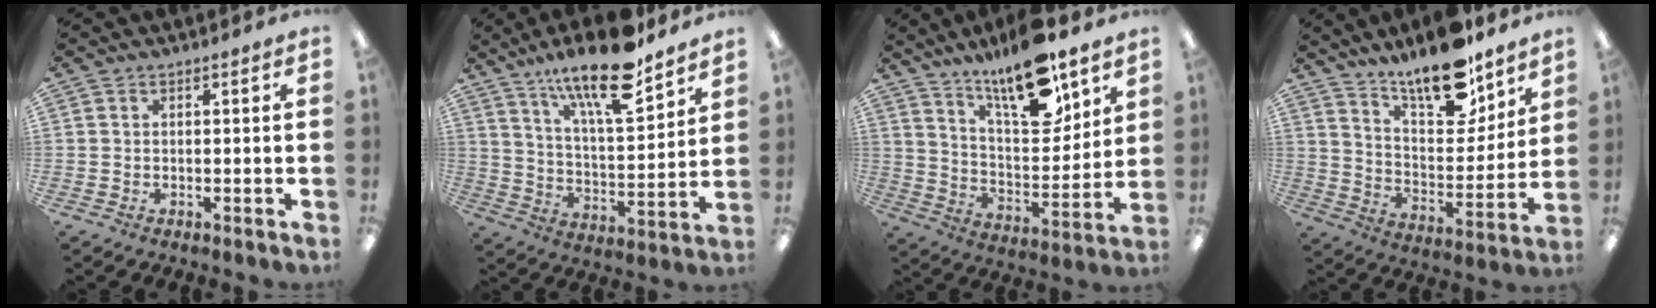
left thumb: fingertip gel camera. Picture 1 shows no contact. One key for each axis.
{"total": 17.1, "fx": 12.9, "fy": 4.1, "fz": 10.4, "tx": -0.178, "ty": -0.077, "tz": 0.213}
{"total": 17.9, "fx": 13.0, "fy": 6.1, "fz": 10.7, "tx": -0.177, "ty": -0.077, "tz": 0.219}
{"total": 16.7, "fx": 13.6, "fy": 5.5, "fz": 8.0, "tx": -0.128, "ty": -0.096, "tz": 0.234}